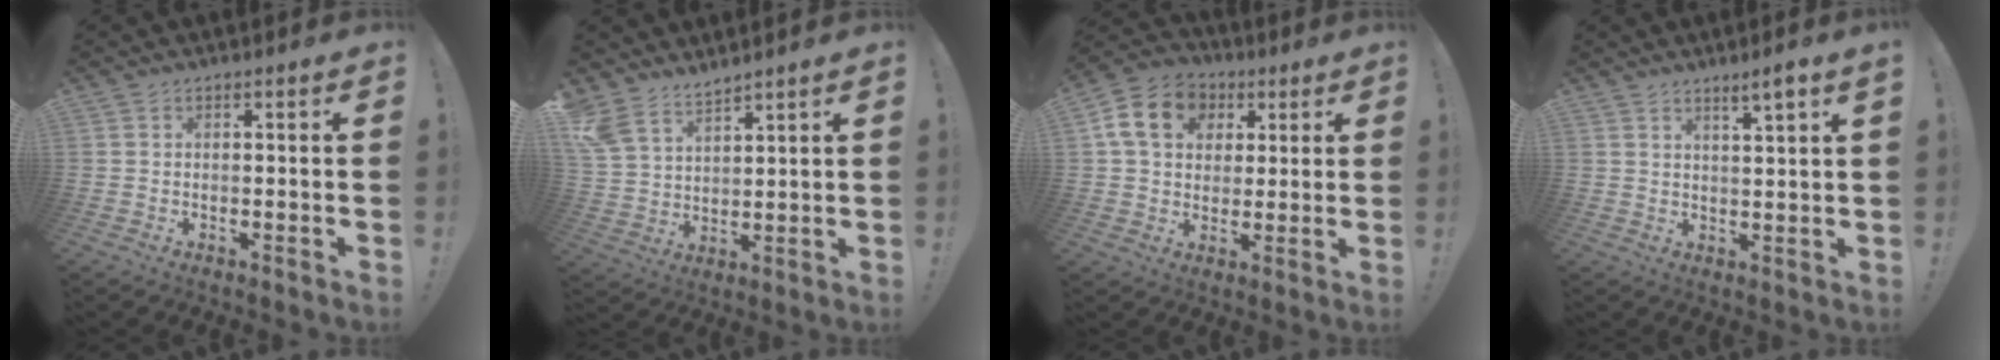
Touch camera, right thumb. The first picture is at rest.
{"total": 8.5, "force": [7.3, 3.7, 2.3], "torque": [-0.058, -0.044, 0.149]}
{"total": 14.6, "force": [4.8, 11.6, 7.4], "torque": [-0.106, -0.003, 0.098]}
{"total": 4.4, "force": [3.1, -0.3, 3.1], "torque": [-0.040, -0.020, 0.047]}